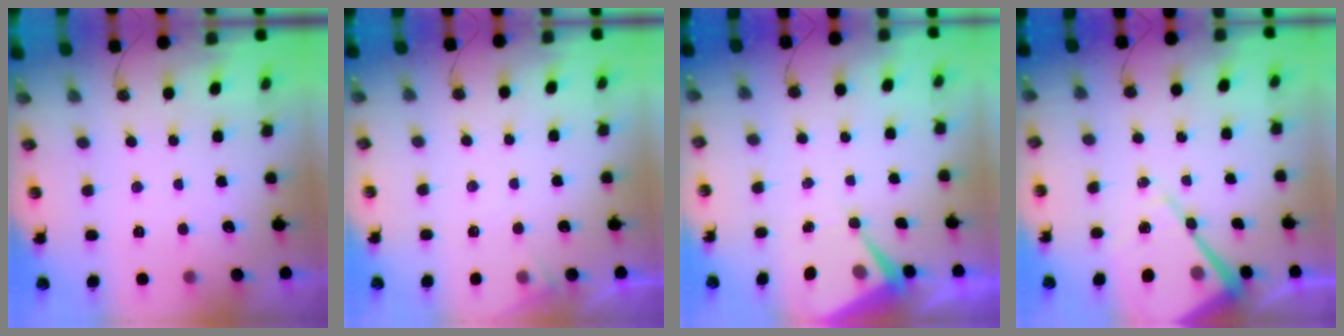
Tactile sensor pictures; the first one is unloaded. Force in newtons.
{"total": 4.9, "press": 4.8, "slide": 0.7}
{"total": 7.0, "press": 7.0, "slide": 0.4}
{"total": 13.0, "press": 12.9, "slide": 1.3}